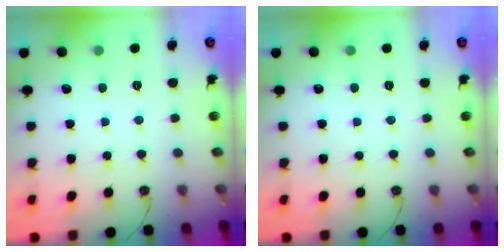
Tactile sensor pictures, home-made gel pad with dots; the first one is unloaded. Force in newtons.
{"total": 0.0}